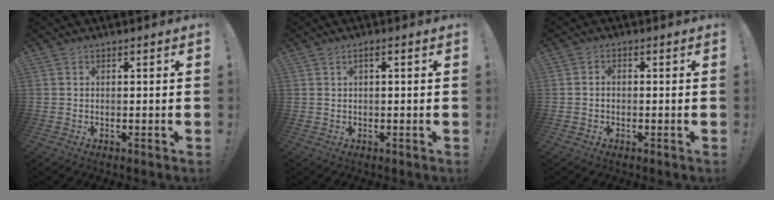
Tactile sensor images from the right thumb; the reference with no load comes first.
{"total": 1.2, "force": [-0.1, 0.0, 1.2], "torque": [-0.031, 0.003, -0.001]}
{"total": 1.5, "force": [-0.9, 0.8, 0.9], "torque": [-0.022, 0.008, -0.015]}